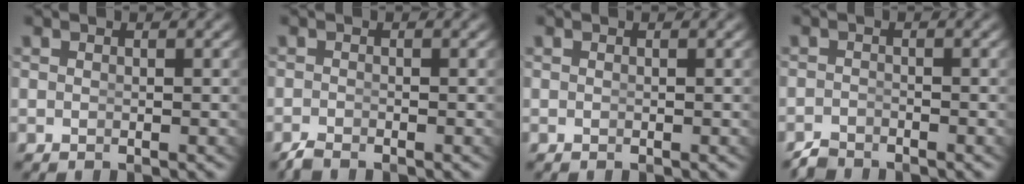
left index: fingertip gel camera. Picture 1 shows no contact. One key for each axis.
{"total": 1.4, "fx": -1.4, "fy": -0.1, "fz": 0.1, "tx": -0.006, "ty": -0.014, "tz": -0.019}
{"total": 0.0}
{"total": 1.9, "fx": -1.8, "fy": 0.0, "fz": -0.2, "tx": 0.001, "ty": -0.016, "tz": -0.028}